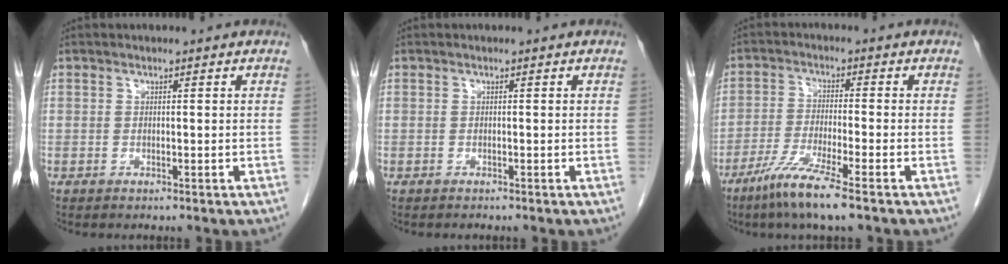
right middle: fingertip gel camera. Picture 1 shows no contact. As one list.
[{"total": 0.0}, {"total": 7.7, "force": [-5.1, -0.4, 5.8], "torque": [-0.117, -0.025, -0.098]}]